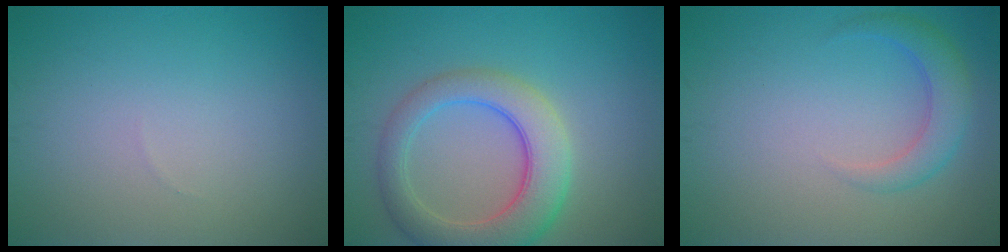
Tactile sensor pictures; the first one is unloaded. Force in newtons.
{"total": 6.5, "press": 6.5, "slide": 0.5}
{"total": 2.9, "press": 2.9, "slide": 0.2}